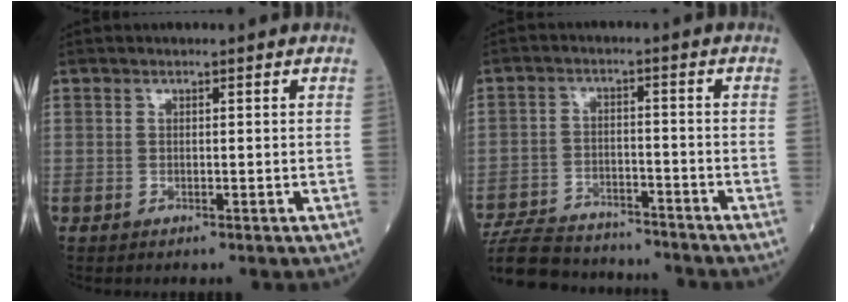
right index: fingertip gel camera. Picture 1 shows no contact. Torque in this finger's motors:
{"motor_torque": [-0.41, -0.36, -0.77, -0.21]}